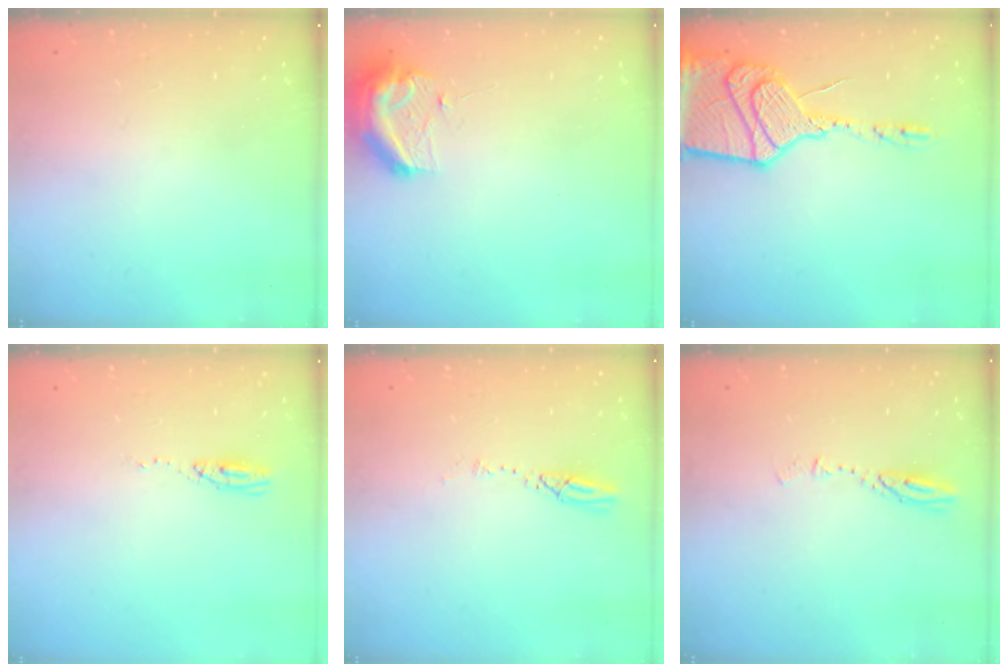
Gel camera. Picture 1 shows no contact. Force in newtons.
{"total": 11.1, "press": 11.0, "slide": 1.2}
{"total": 24.1, "press": 21.5, "slide": 10.8}
{"total": 3.9, "press": 3.7, "slide": 1.2}
{"total": 3.9, "press": 3.8, "slide": 0.4}
{"total": 3.8, "press": 3.8, "slide": 0.4}